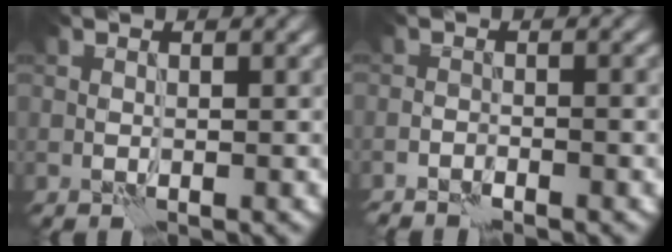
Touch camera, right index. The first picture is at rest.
{"total": 2.0, "force": [-1.9, 0.1, 0.5], "torque": [-0.012, 0.010, -0.036]}